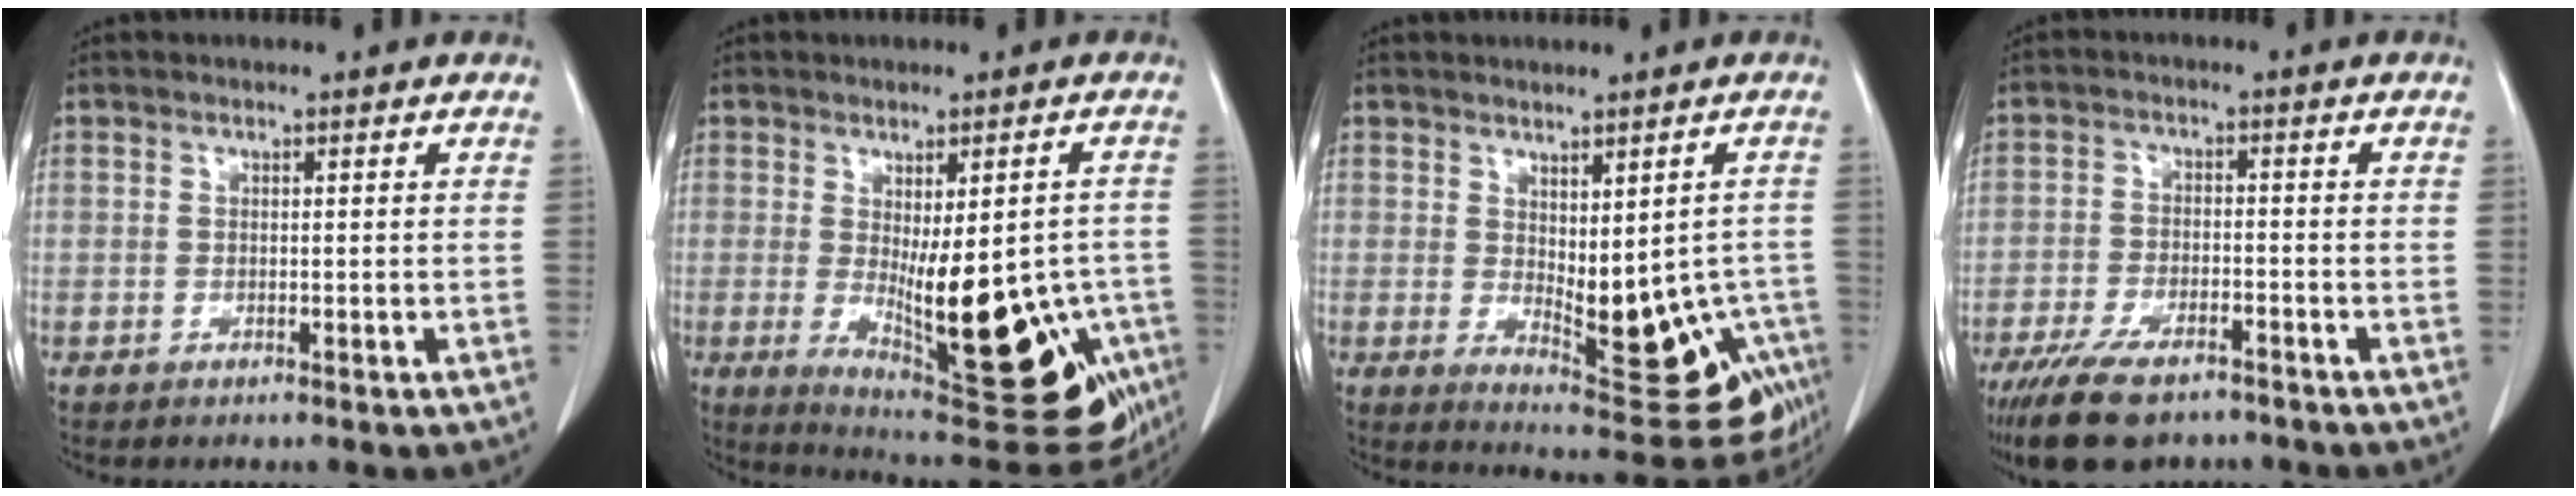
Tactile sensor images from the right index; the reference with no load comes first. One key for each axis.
{"total": 21.9, "fx": -6.3, "fy": 6.8, "fz": 19.8, "tx": -0.202, "ty": -0.019, "tz": -0.064}
{"total": 14.4, "fx": -3.9, "fy": 6.0, "fz": 12.5, "tx": -0.116, "ty": 0.000, "tz": -0.034}
{"total": 10.6, "fx": -7.9, "fy": 3.6, "fz": 6.1, "tx": -0.108, "ty": -0.017, "tz": -0.133}